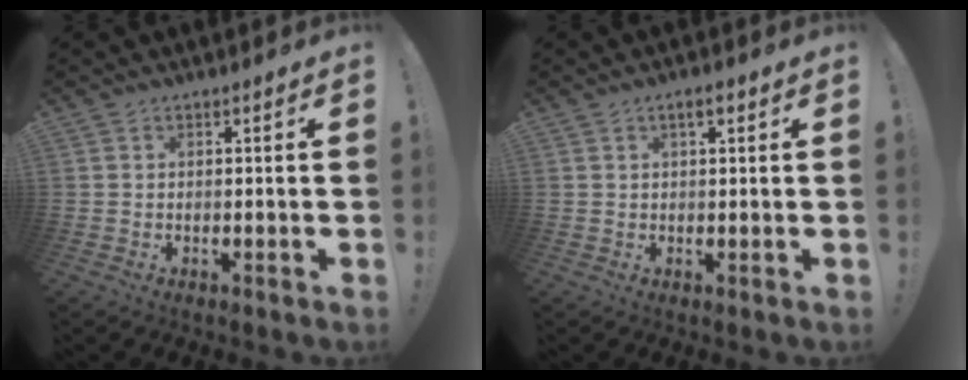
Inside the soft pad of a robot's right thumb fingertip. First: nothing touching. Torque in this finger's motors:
{"motor_torque": [-0.25, 0.41, 0.21, 0.10, 0.02]}